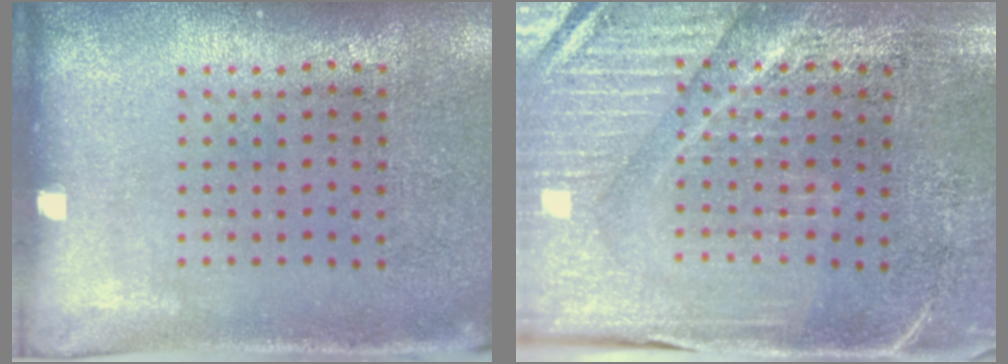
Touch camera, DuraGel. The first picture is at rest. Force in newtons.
{"total": 4.0, "press": 3.9, "slide": 0.9}